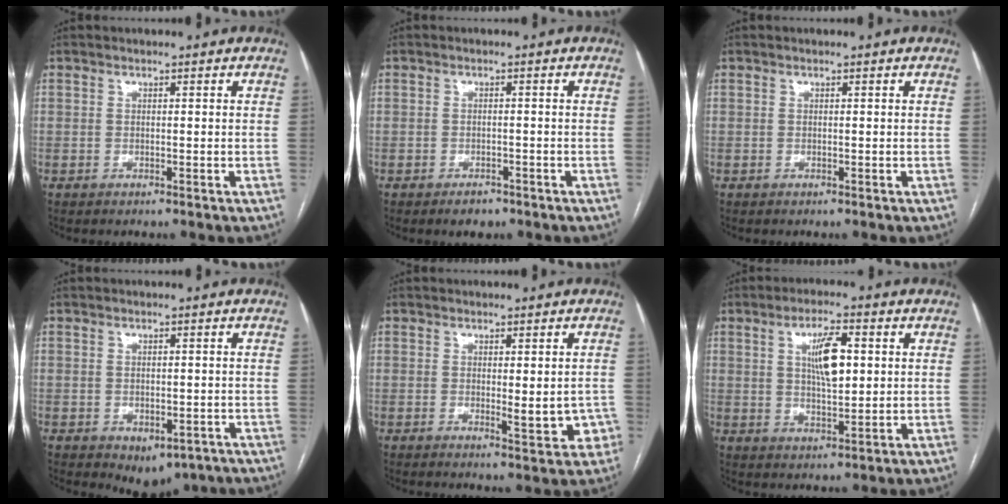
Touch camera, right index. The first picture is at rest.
{"total": 2.3, "force": [-1.7, 1.3, 0.9], "torque": [-0.014, 0.002, -0.017]}
{"total": 0.0}
{"total": 4.7, "force": [-2.7, 2.9, 2.6], "torque": [-0.022, -0.001, -0.025]}
{"total": 4.8, "force": [-0.7, 1.7, 4.4], "torque": [-0.046, -0.007, -0.005]}
{"total": 7.2, "force": [1.7, 1.9, 6.7], "torque": [-0.117, 0.004, 0.033]}